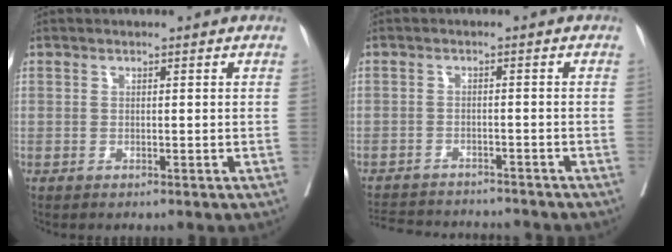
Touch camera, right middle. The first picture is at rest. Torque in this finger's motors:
{"motor_torque": [0.02, -0.17, 0.06, 0.01]}